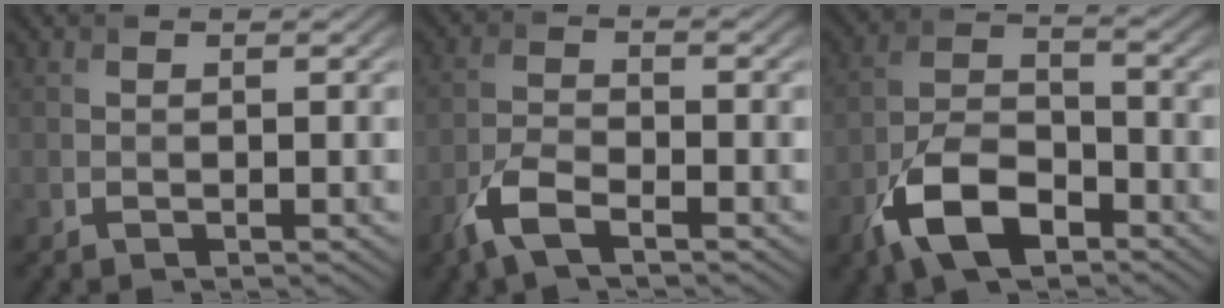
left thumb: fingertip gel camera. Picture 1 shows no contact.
{"total": 5.0, "force": [-3.3, 1.7, 3.3], "torque": [-0.081, -0.007, -0.078]}
{"total": 9.9, "force": [-5.7, 4.9, 6.4], "torque": [-0.132, -0.004, -0.123]}